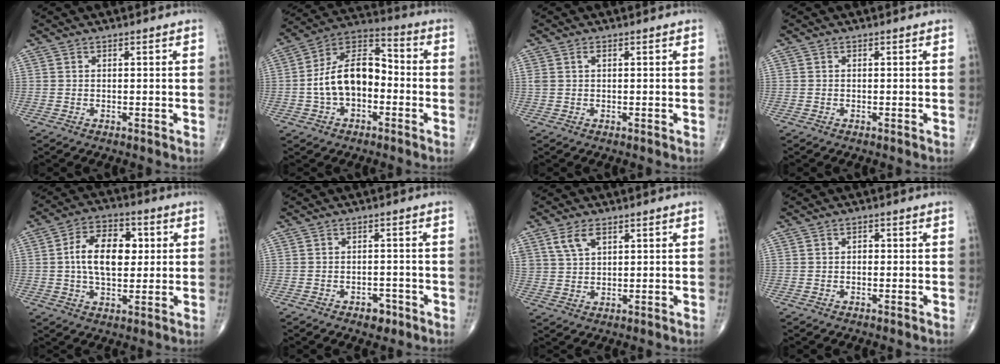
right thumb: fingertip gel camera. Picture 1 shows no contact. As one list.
[{"total": 14.0, "force": [-2.1, 8.6, 10.8], "torque": [-0.177, 0.046, -0.049]}, {"total": 1.4, "force": [0.5, 0.8, 1.1], "torque": [-0.031, 0.013, 0.016]}, {"total": 0.0}, {"total": 12.2, "force": [1.5, 7.4, 9.7], "torque": [-0.142, 0.010, 0.019]}, {"total": 3.1, "force": [-1.8, 1.9, 1.6], "torque": [-0.011, 0.010, -0.023]}, {"total": 5.0, "force": [2.6, 2.8, 3.1], "torque": [-0.056, -0.008, 0.057]}, {"total": 1.0, "force": [-0.1, 0.8, 0.6], "torque": [-0.001, 0.005, -0.005]}]